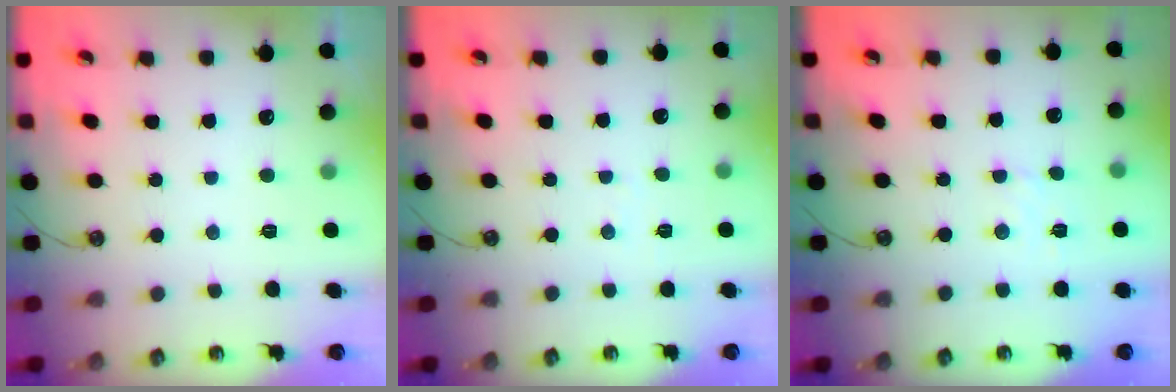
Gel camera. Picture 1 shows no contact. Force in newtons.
{"total": 2.8, "press": 2.8, "slide": 0.4}
{"total": 3.0, "press": 3.0, "slide": 0.4}